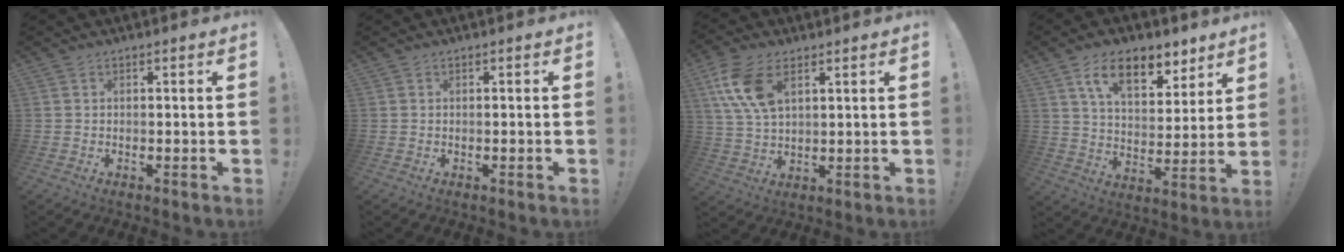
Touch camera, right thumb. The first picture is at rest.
{"total": 0.0}
{"total": 12.1, "force": [5.4, 6.7, 8.6], "torque": [-0.171, -0.013, 0.101]}
{"total": 14.6, "force": [8.9, 7.5, 8.8], "torque": [-0.134, -0.040, 0.157]}